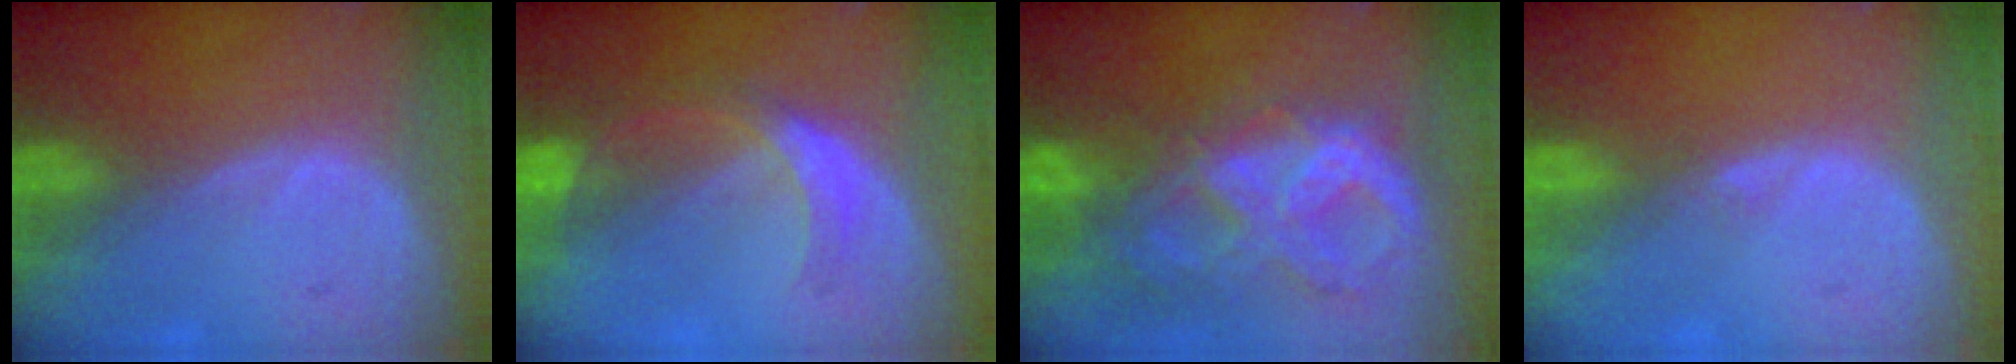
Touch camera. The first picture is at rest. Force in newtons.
{"total": 5.2, "press": 4.8, "slide": 2.1}
{"total": 10.5, "press": 8.8, "slide": 5.7}
{"total": 0.6, "press": 0.5, "slide": 0.4}